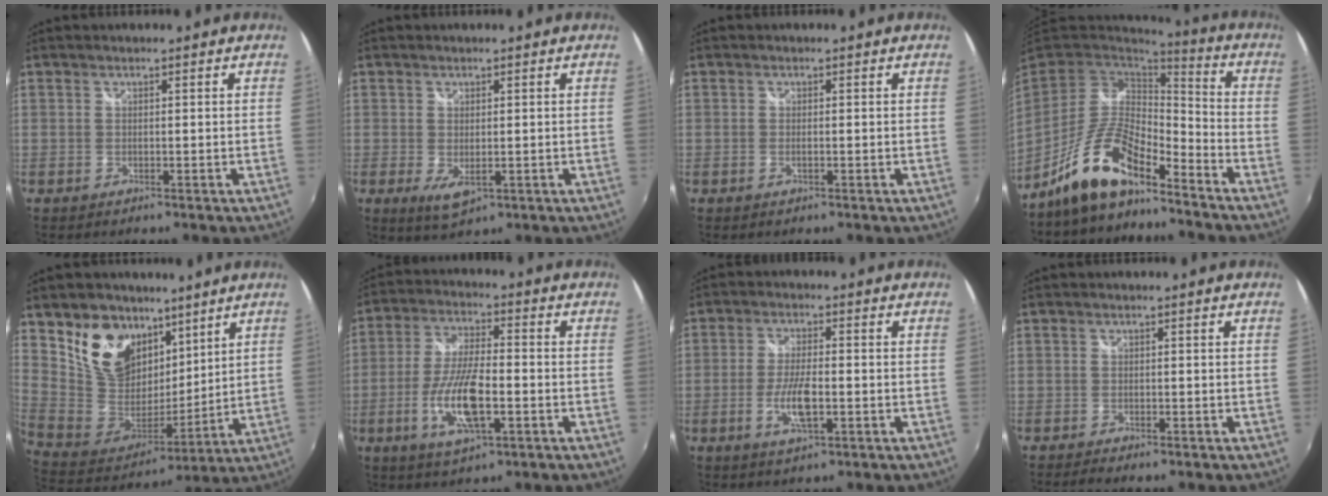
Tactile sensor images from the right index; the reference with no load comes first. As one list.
[{"total": 3.9, "force": [-0.7, 2.0, 3.3], "torque": [-0.056, -0.014, -0.006]}, {"total": 0.7, "force": [-0.2, 0.1, 0.7], "torque": [-0.015, 0.000, -0.006]}, {"total": 13.9, "force": [-10.3, 3.8, 8.5], "torque": [-0.178, -0.001, -0.193]}, {"total": 16.8, "force": [10.7, 11.1, 6.7], "torque": [-0.155, 0.009, 0.217]}, {"total": 12.2, "force": [-3.8, 3.7, 11.0], "torque": [-0.225, -0.008, -0.072]}, {"total": 6.9, "force": [-2.0, 2.1, 6.2], "torque": [-0.128, -0.006, -0.038]}, {"total": 1.8, "force": [-1.5, 0.5, 0.8], "torque": [-0.023, -0.008, -0.030]}]